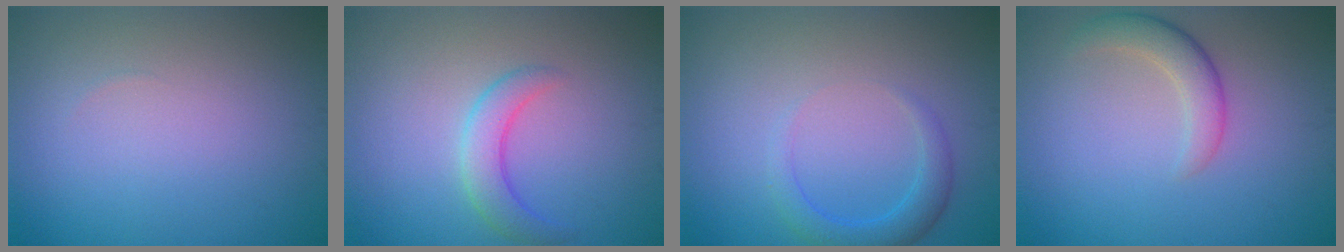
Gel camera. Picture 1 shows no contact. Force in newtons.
{"total": 2.8, "press": 2.8, "slide": 0.1}
{"total": 2.5, "press": 2.5, "slide": 0.2}
{"total": 2.8, "press": 2.7, "slide": 0.3}